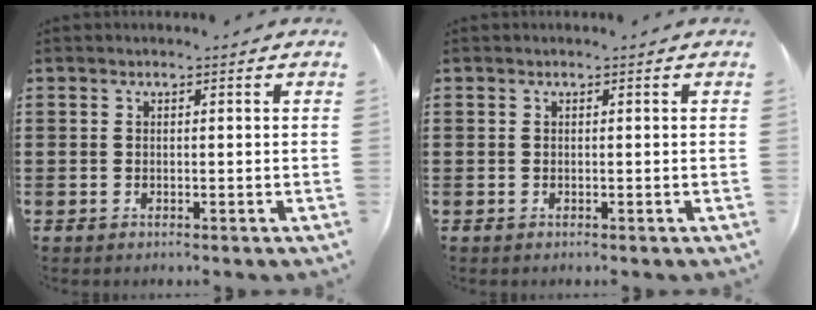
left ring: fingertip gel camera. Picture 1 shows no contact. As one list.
[{"total": 0.0}]